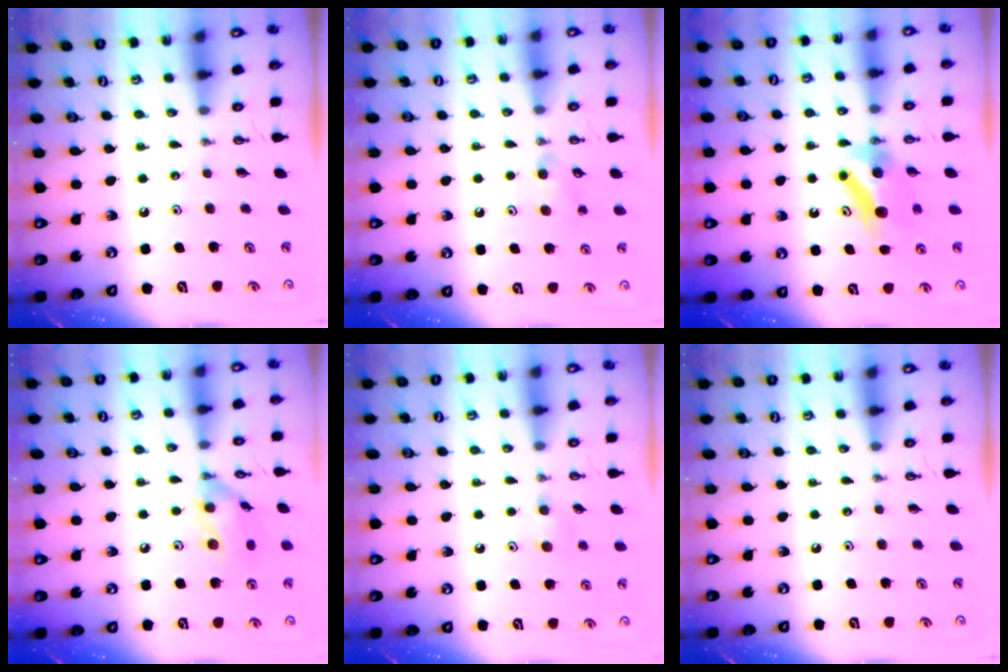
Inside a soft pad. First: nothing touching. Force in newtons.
{"total": 3.6, "press": 3.4, "slide": 1.2}
{"total": 6.4, "press": 6.2, "slide": 1.3}
{"total": 11.3, "press": 11.1, "slide": 1.9}
{"total": 3.3, "press": 3.1, "slide": 1.1}
{"total": 0.0}